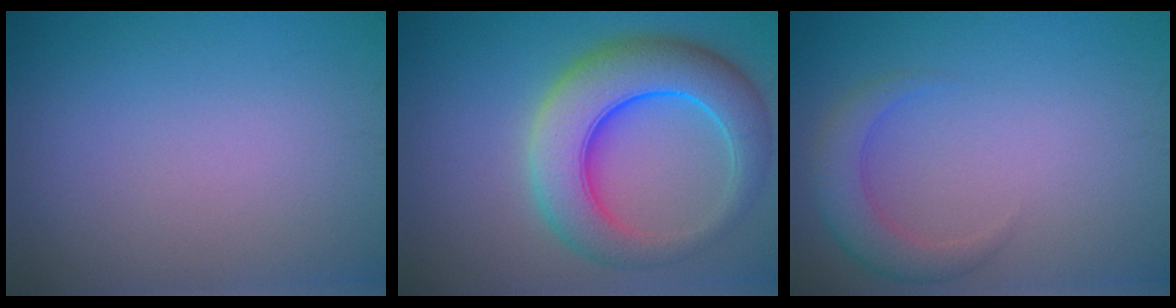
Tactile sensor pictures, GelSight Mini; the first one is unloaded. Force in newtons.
{"total": 9.2, "press": 9.2, "slide": 0.3}
{"total": 3.0, "press": 3.0, "slide": 0.3}